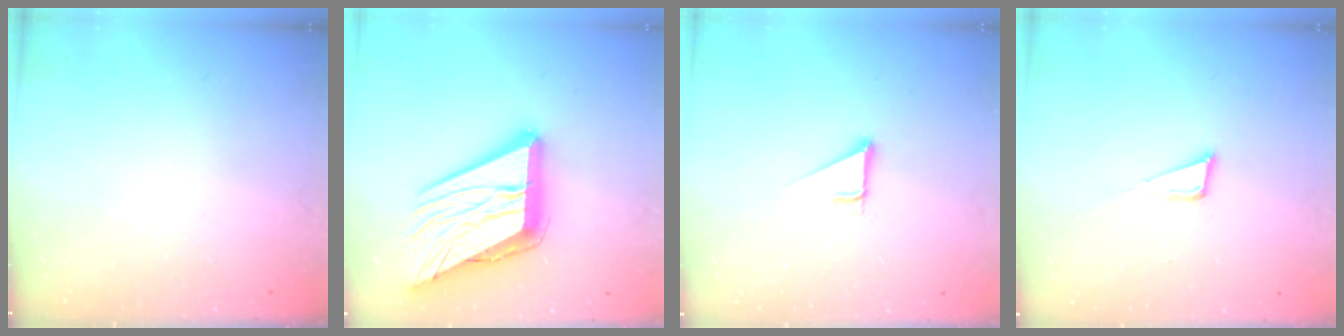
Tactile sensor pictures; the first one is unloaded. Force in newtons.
{"total": 24.2, "press": 24.1, "slide": 2.8}
{"total": 2.9, "press": 2.9, "slide": 0.1}
{"total": 6.1, "press": 5.5, "slide": 2.7}